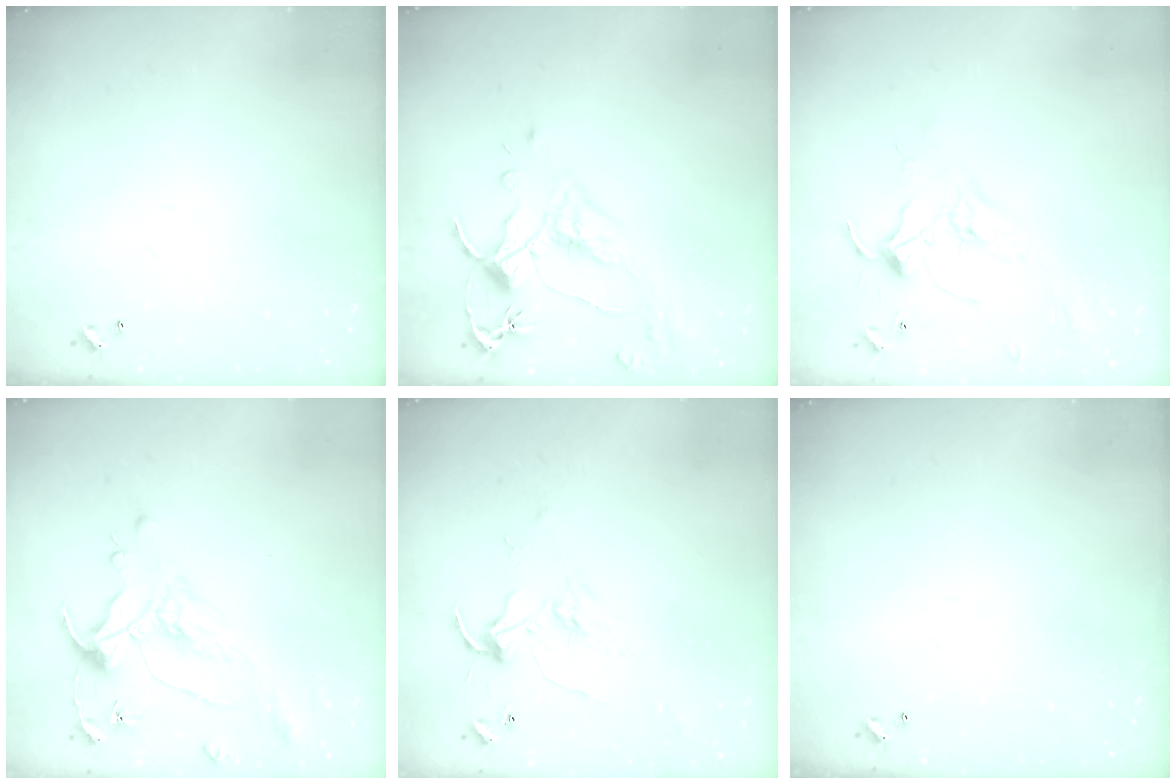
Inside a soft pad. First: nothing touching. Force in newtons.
{"total": 2.5, "press": 2.1, "slide": 1.2}
{"total": 2.1, "press": 2.1, "slide": 0.5}
{"total": 0.9, "press": 0.2, "slide": 0.9}
{"total": 2.5, "press": 2.5, "slide": 0.2}
{"total": 0.0}